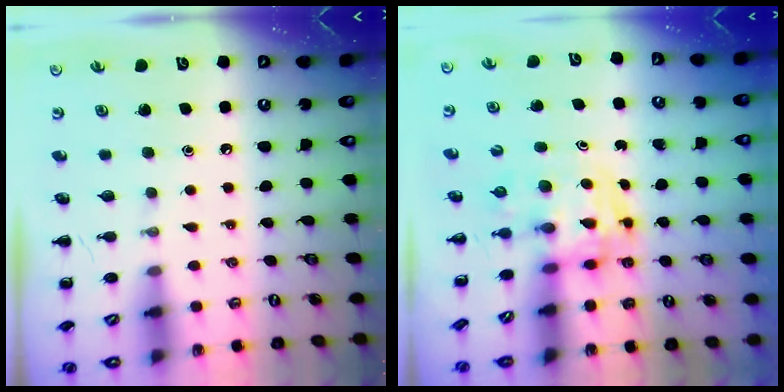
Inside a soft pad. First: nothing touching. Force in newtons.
{"total": 3.5, "press": 3.5, "slide": 0.6}